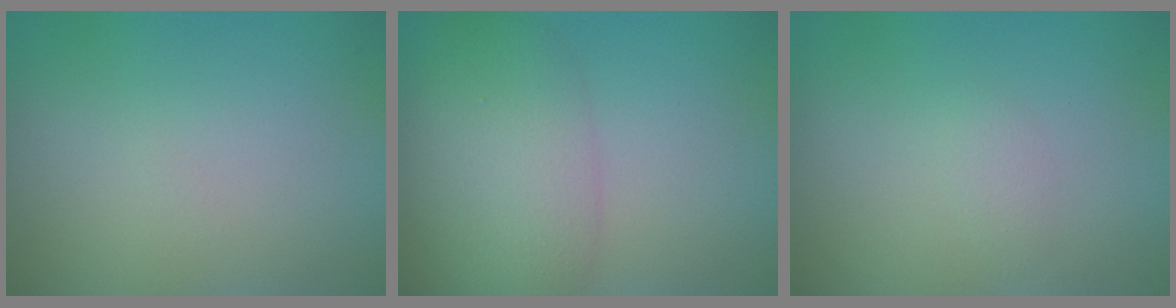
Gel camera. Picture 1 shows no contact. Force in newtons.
{"total": 5.7, "press": 5.7, "slide": 0.1}
{"total": 0.8, "press": 0.8, "slide": 0.0}